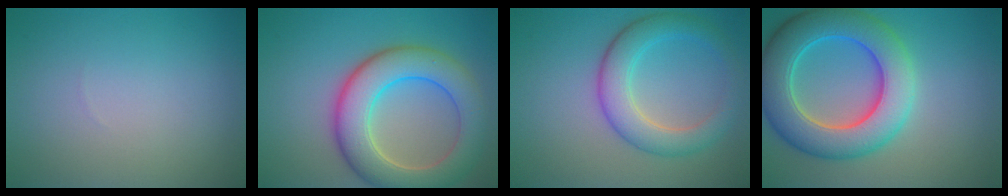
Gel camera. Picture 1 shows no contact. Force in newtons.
{"total": 8.4, "press": 8.3, "slide": 0.5}
{"total": 4.9, "press": 4.9, "slide": 0.3}
{"total": 9.2, "press": 9.2, "slide": 0.3}